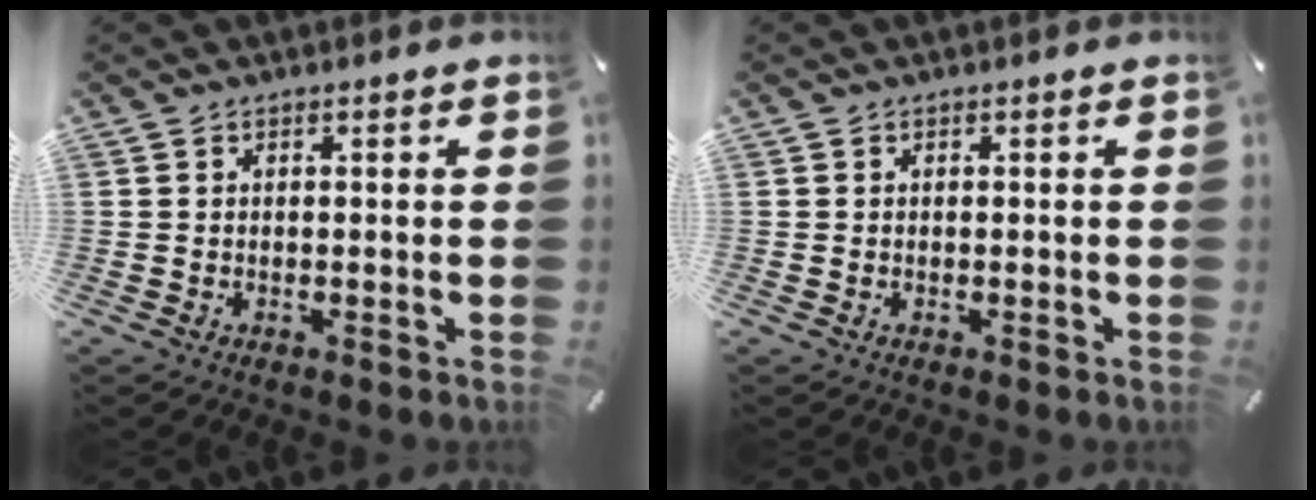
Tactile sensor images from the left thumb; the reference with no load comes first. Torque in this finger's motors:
{"motor_torque": [-0.02, 0.01, -0.04, 0.00, 0.00]}